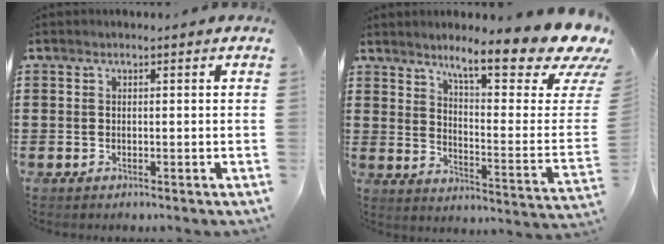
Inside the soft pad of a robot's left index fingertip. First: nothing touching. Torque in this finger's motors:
{"motor_torque": [1.01, -1.13, 0.48, 0.21]}